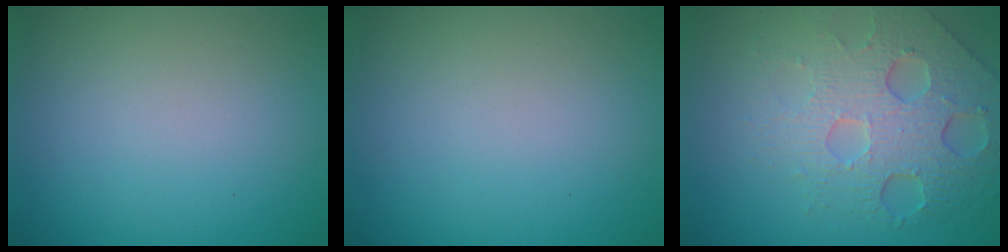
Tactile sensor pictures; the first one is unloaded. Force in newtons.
{"total": 0.0}
{"total": 7.3, "press": 5.1, "slide": 5.2}